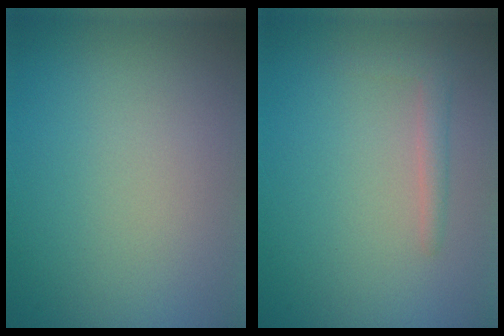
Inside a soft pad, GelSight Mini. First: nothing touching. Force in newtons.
{"total": 1.6, "press": 1.6, "slide": 0.1}